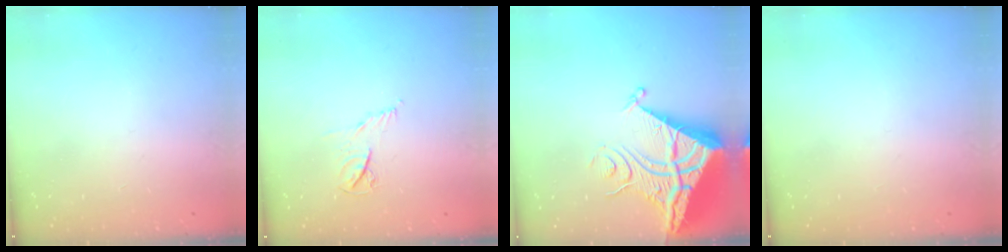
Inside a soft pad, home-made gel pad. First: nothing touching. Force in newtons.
{"total": 4.4, "press": 4.3, "slide": 0.6}
{"total": 12.7, "press": 12.6, "slide": 1.2}
{"total": 0.0}